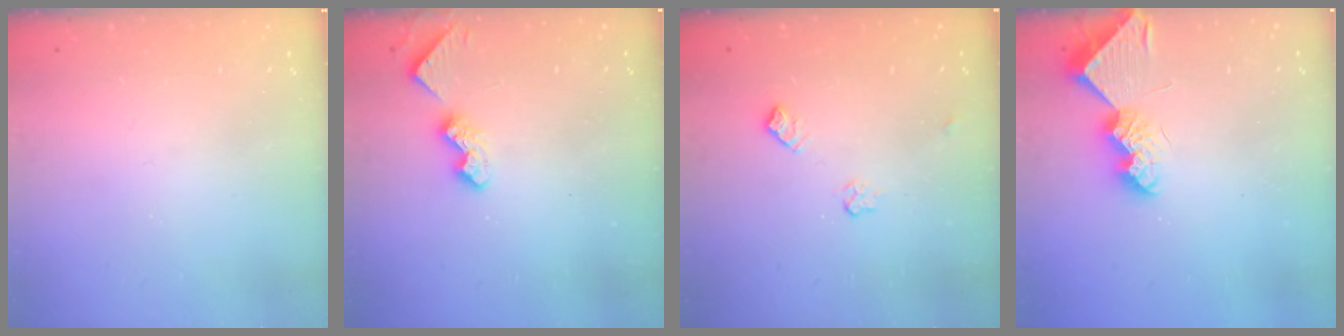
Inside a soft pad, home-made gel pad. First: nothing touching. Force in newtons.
{"total": 7.9, "press": 7.9, "slide": 0.4}
{"total": 6.7, "press": 6.7, "slide": 0.9}
{"total": 9.5, "press": 9.5, "slide": 0.1}